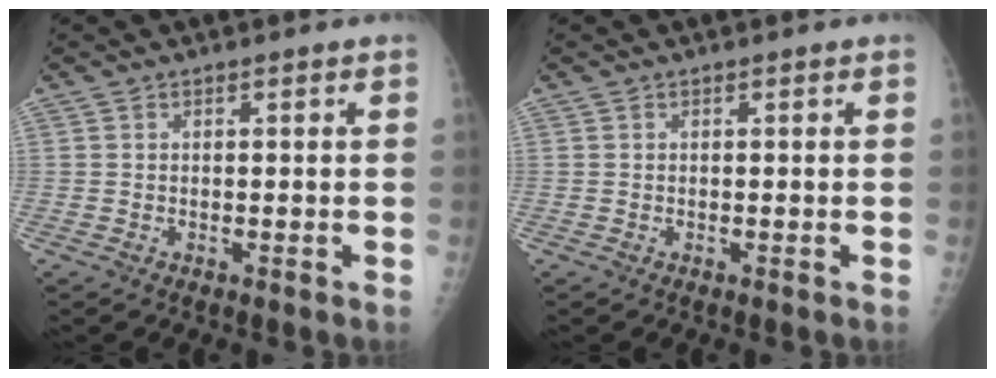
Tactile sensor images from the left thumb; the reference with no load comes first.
{"total": 0.0}